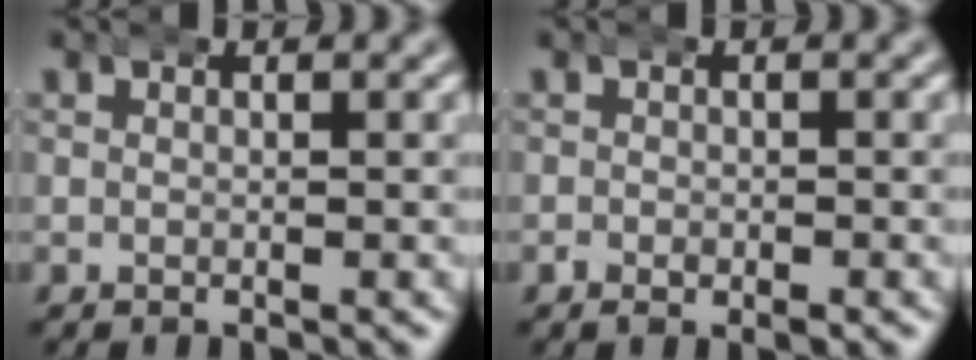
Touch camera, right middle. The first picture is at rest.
{"total": 1.1, "force": [-0.6, 0.7, 0.6], "torque": [-0.010, -0.002, -0.007]}